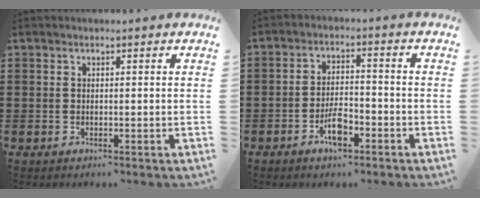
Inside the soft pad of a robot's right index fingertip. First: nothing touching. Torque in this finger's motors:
{"motor_torque": [1.07, 1.07, 0.46, 0.11]}